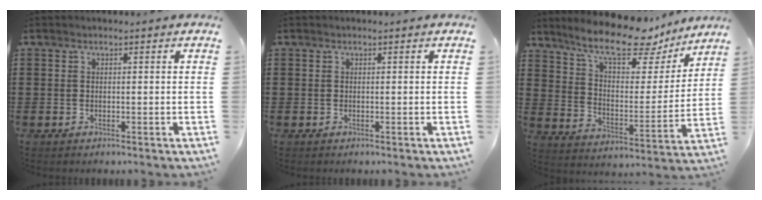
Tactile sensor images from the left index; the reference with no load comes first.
{"total": 0.0}
{"total": 12.9, "force": [10.8, 3.2, 6.3], "torque": [-0.133, -0.066, 0.185]}